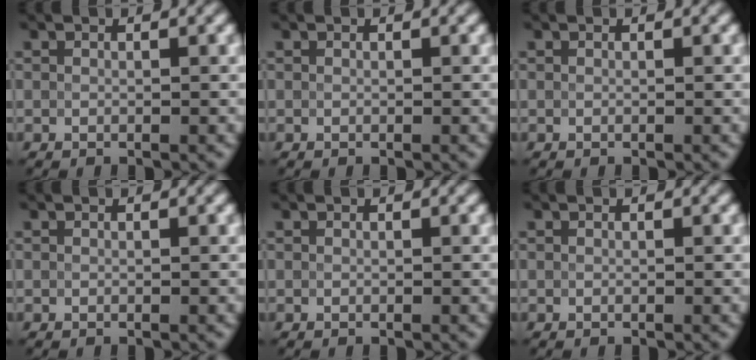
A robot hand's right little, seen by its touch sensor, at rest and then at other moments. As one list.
[{"total": 0.0}, {"total": 0.0}, {"total": 0.0}, {"total": 0.0}, {"total": 0.0}]